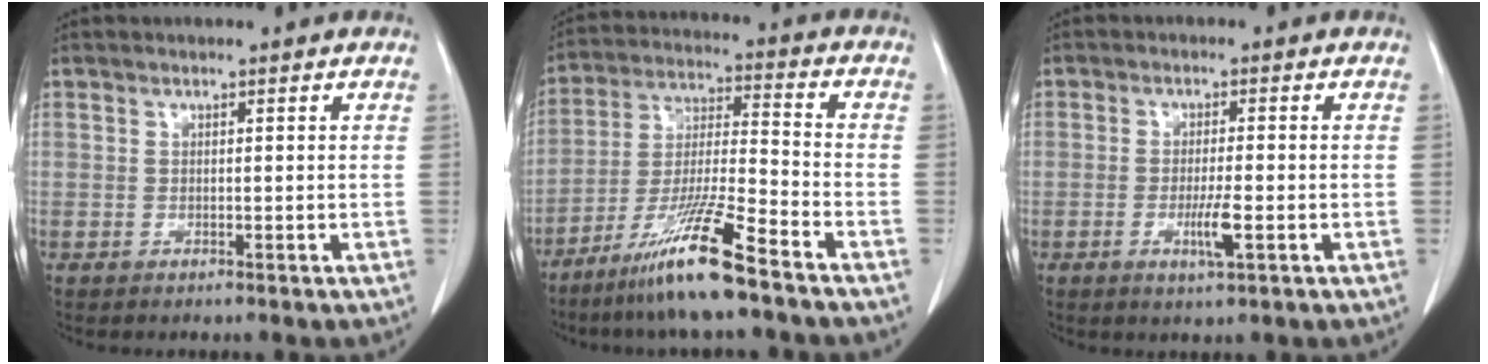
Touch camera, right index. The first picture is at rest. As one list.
[{"total": 13.1, "force": [-9.0, -0.5, 9.5], "torque": [-0.189, -0.031, -0.170]}, {"total": 4.0, "force": [-1.3, 0.2, 3.7], "torque": [-0.070, -0.007, -0.022]}]